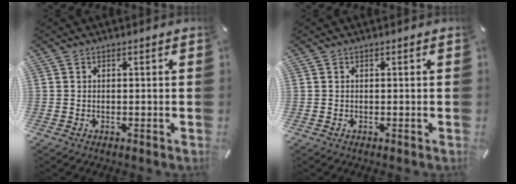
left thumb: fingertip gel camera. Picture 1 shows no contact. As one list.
[{"total": 0.0}]